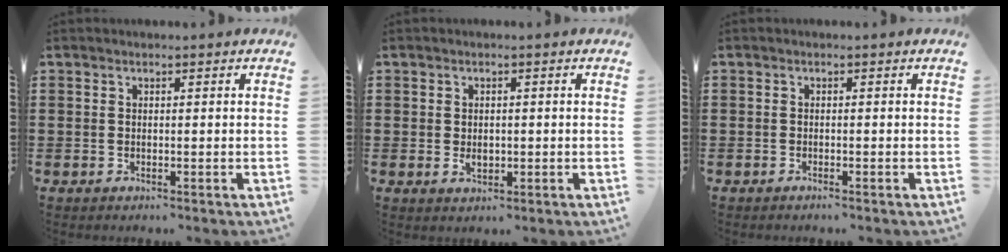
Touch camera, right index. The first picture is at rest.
{"total": 1.6, "force": [0.0, 1.1, 1.2], "torque": [-0.022, 0.006, -0.001]}
{"total": 0.6, "force": [-0.6, 0.0, 0.1], "torque": [-0.004, -0.002, -0.012]}